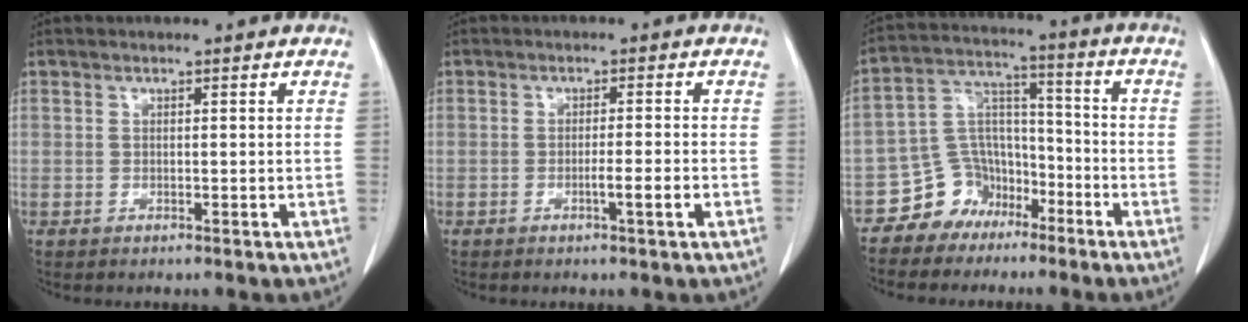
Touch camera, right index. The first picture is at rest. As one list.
[{"total": 2.9, "force": [-1.1, -0.3, 2.7], "torque": [-0.042, -0.003, -0.019]}, {"total": 8.6, "force": [-5.8, 6.2, 1.2], "torque": [-0.022, 0.045, -0.099]}]